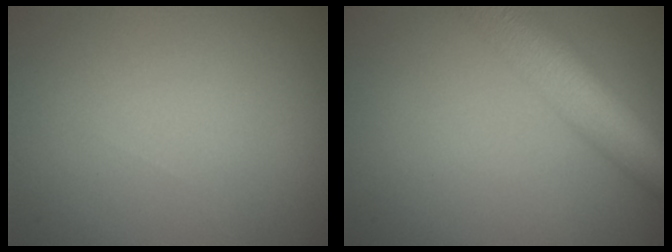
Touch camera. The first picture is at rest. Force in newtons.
{"total": 9.2, "press": 9.2, "slide": 0.4}